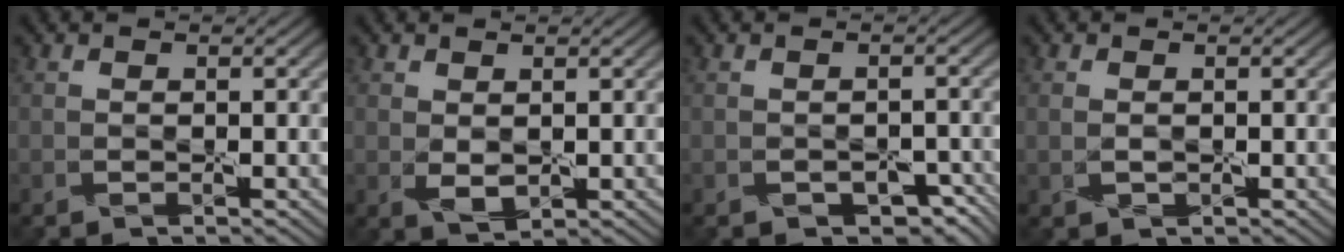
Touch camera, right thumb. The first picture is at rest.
{"total": 2.0, "force": [0.5, 1.3, 1.5], "torque": [-0.035, -0.008, 0.015]}
{"total": 3.7, "force": [-2.1, 2.3, 2.1], "torque": [-0.032, -0.010, -0.020]}
{"total": 1.4, "force": [-0.1, 1.0, 1.0], "torque": [-0.029, -0.003, 0.001]}